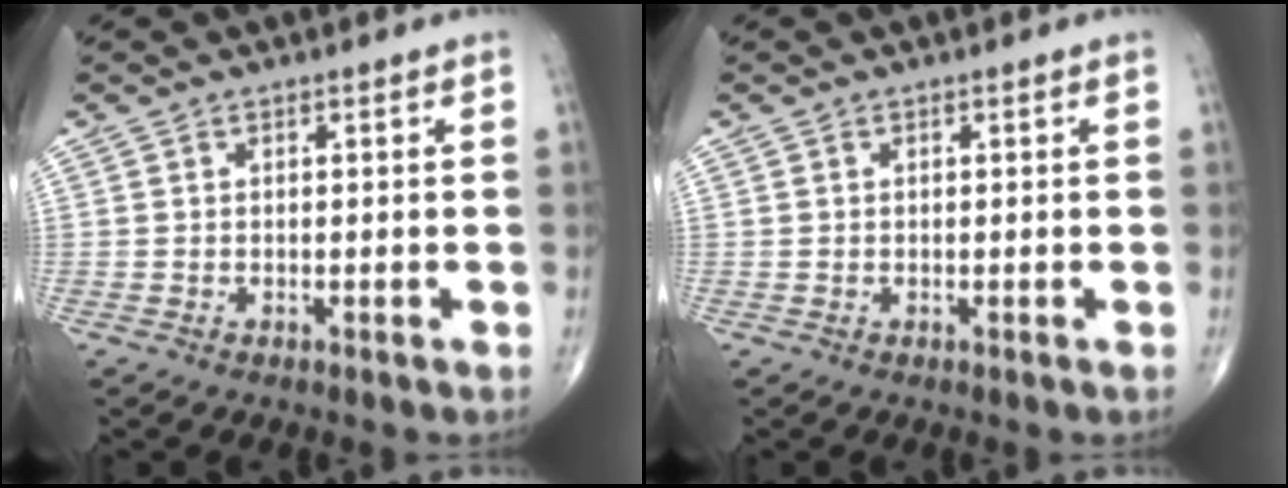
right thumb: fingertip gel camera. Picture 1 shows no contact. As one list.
[{"total": 0.0}]